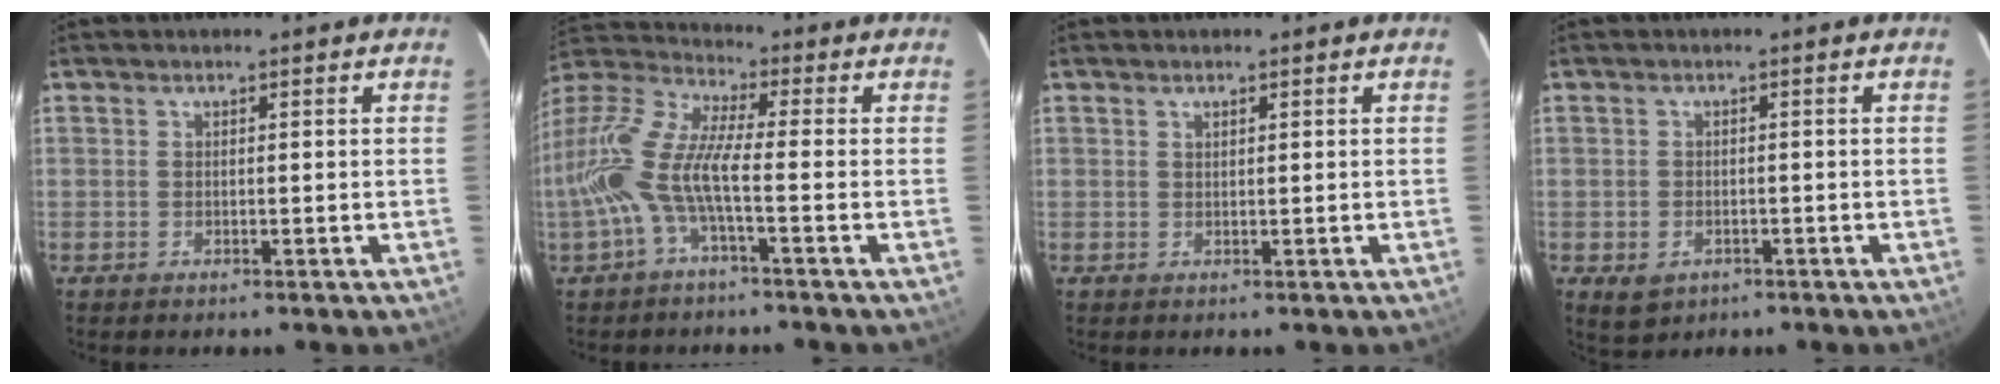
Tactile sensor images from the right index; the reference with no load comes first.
{"total": 13.8, "force": [-3.3, 3.1, 13.1], "torque": [-0.266, 0.001, -0.073]}
{"total": 0.6, "force": [0.5, 0.3, 0.3], "torque": [-0.005, 0.002, 0.009]}
{"total": 4.0, "force": [-1.7, 3.1, 1.8], "torque": [-0.038, -0.004, -0.017]}